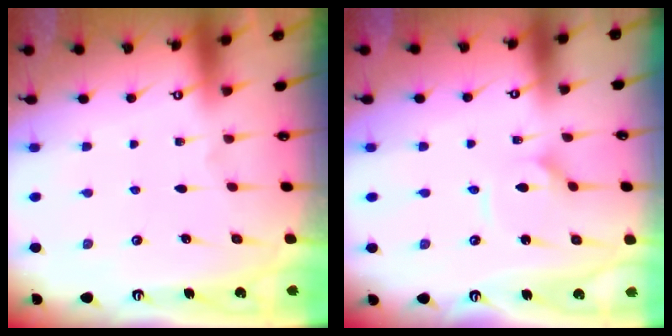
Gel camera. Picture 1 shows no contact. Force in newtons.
{"total": 2.3, "press": 2.3, "slide": 0.1}